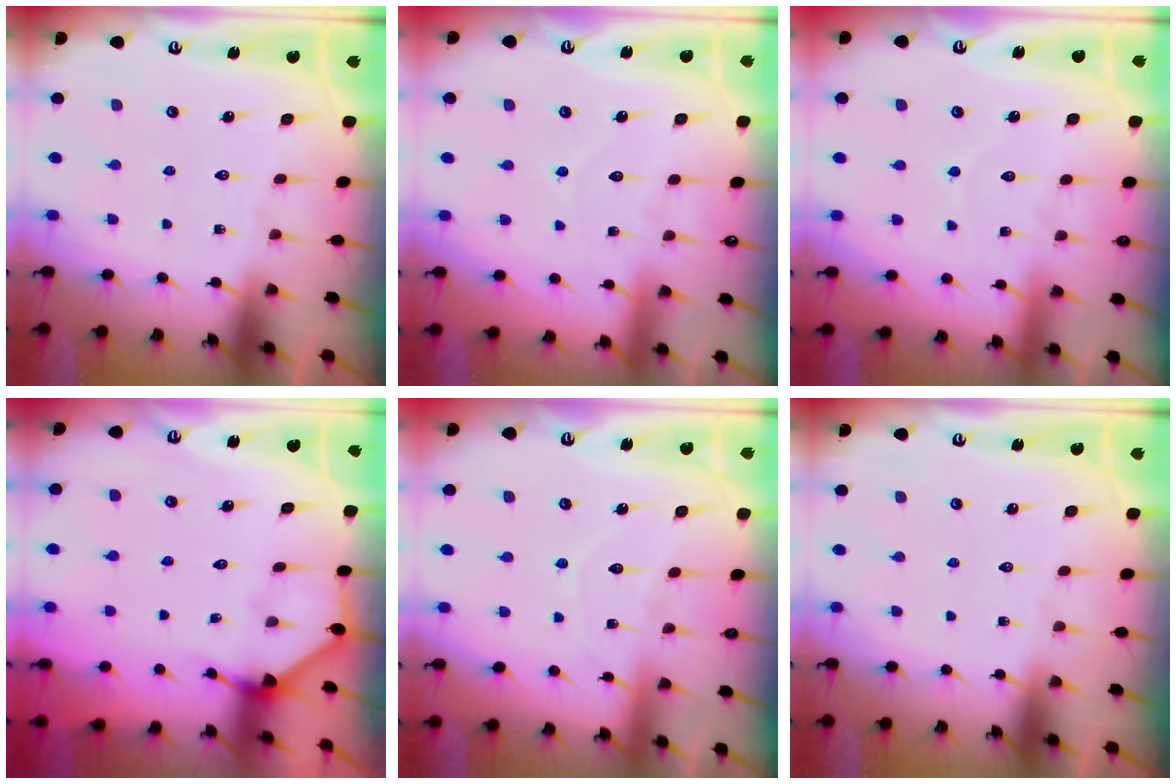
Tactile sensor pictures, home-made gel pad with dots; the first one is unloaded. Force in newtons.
{"total": 2.8, "press": 2.8, "slide": 0.3}
{"total": 5.1, "press": 5.1, "slide": 0.6}
{"total": 3.4, "press": 3.4, "slide": 0.4}
{"total": 7.0, "press": 7.0, "slide": 0.2}
{"total": 0.0}